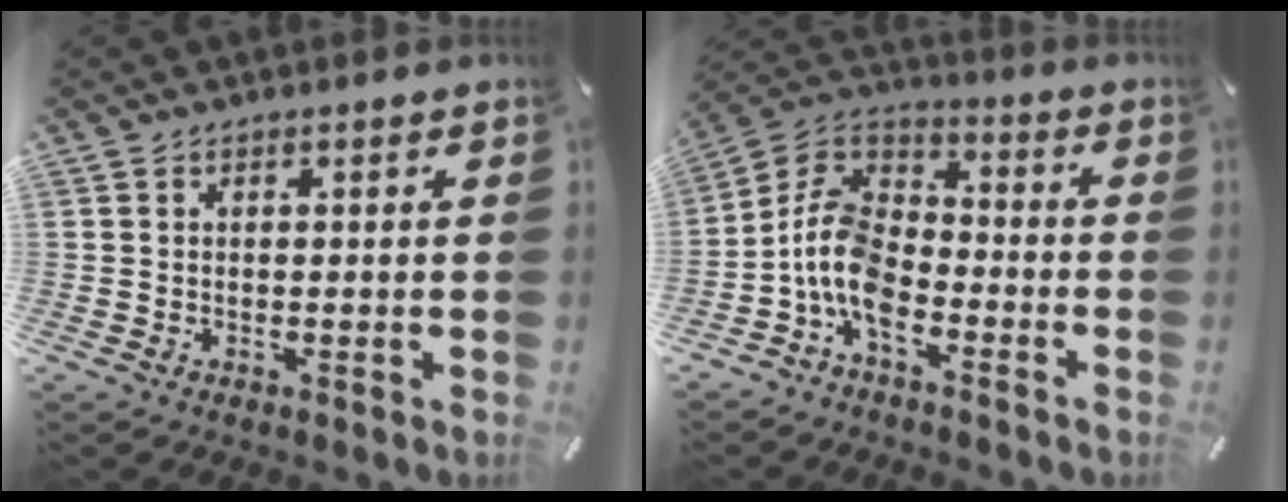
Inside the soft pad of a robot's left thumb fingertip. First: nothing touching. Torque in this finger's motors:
{"motor_torque": [-0.31, 1.29, 1.17, 0.73, 0.35]}